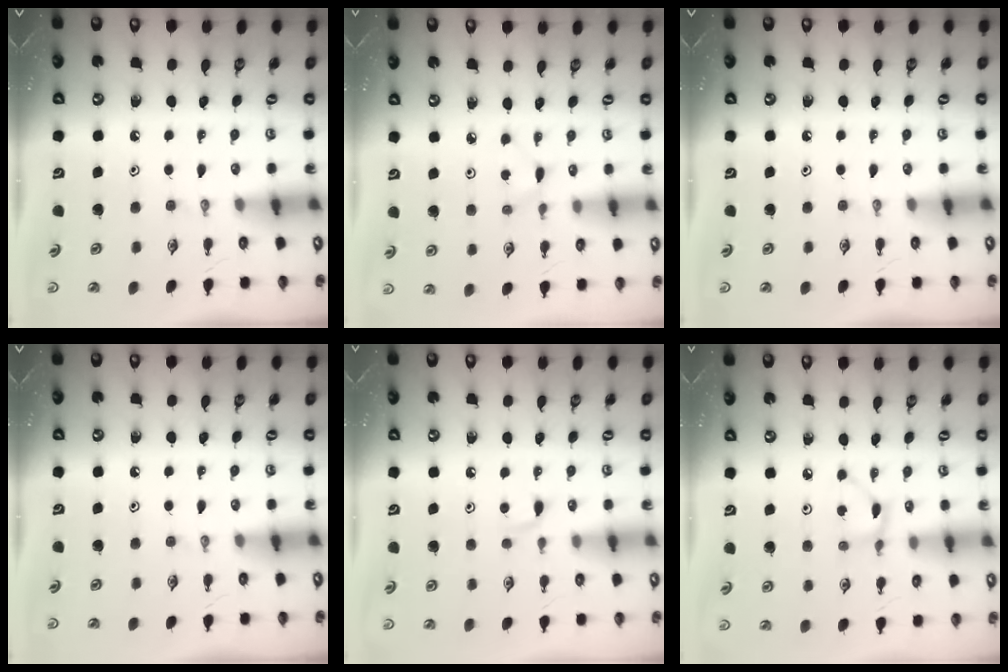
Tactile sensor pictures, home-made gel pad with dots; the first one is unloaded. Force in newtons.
{"total": 2.3, "press": 2.3, "slide": 0.3}
{"total": 0.0}
{"total": 0.0}
{"total": 4.4, "press": 4.3, "slide": 0.6}
{"total": 2.7, "press": 2.7, "slide": 0.2}